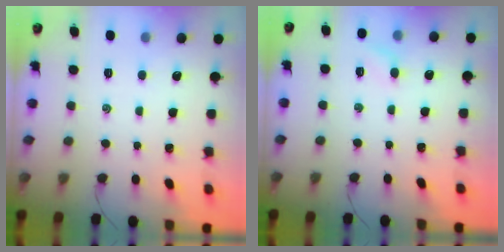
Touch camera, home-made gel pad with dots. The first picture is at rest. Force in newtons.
{"total": 5.3, "press": 5.1, "slide": 1.6}